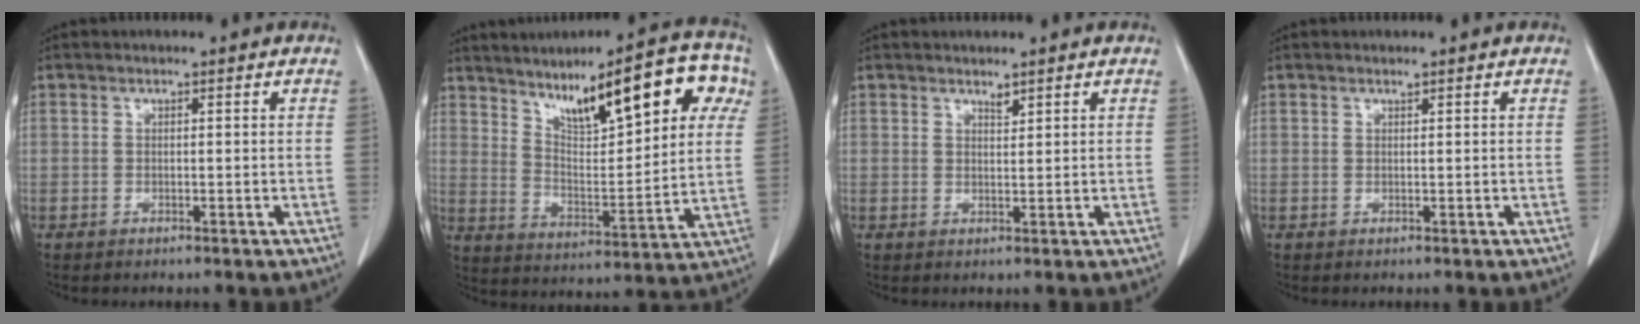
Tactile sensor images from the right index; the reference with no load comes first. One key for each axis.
{"total": 20.5, "fx": 10.0, "fy": 4.9, "fz": 17.2, "tx": -0.253, "ty": 0.031, "tz": 0.158}
{"total": 1.5, "fx": 1.2, "fy": 0.7, "fz": 0.7, "tx": -0.014, "ty": -0.002, "tz": 0.024}
{"total": 0.6, "fx": 0.4, "fy": 0.4, "fz": 0.3, "tx": -0.006, "ty": 0.002, "tz": 0.009}